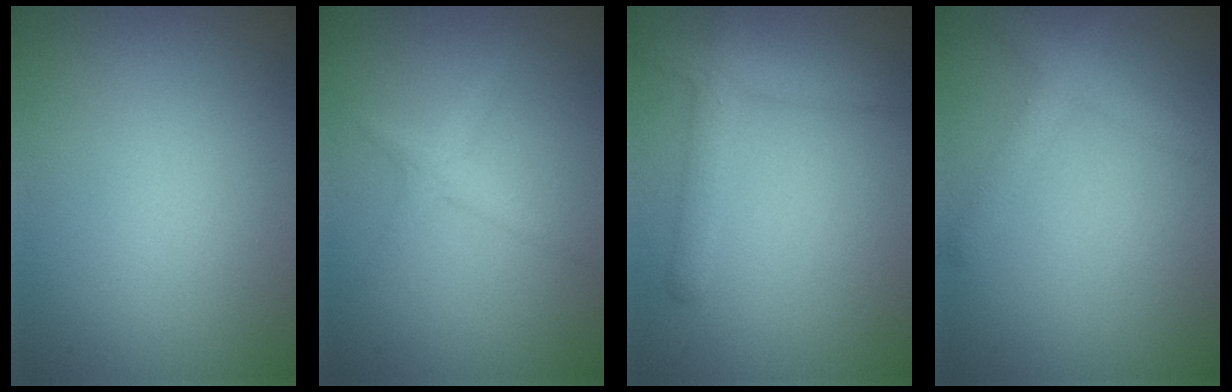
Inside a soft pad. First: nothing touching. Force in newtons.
{"total": 1.0, "press": 1.0, "slide": 0.1}
{"total": 2.9, "press": 2.9, "slide": 0.2}
{"total": 3.1, "press": 3.1, "slide": 0.1}